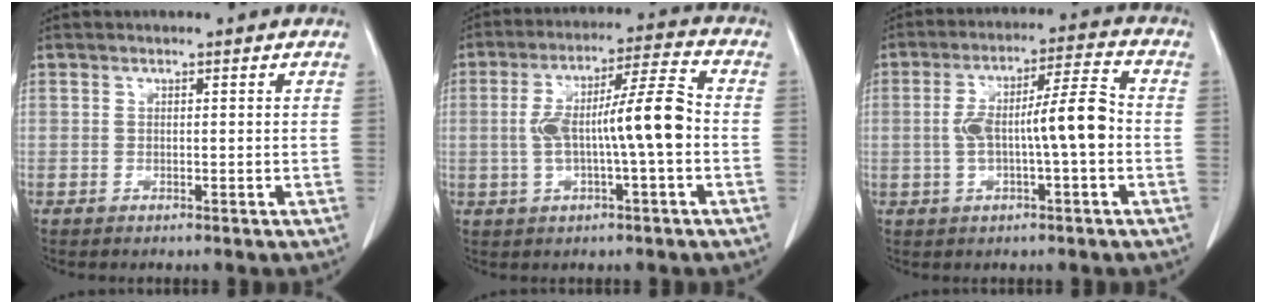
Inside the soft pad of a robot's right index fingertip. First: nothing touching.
{"total": 11.3, "force": [-1.1, 0.9, 11.2], "torque": [-0.198, 0.025, -0.021]}
{"total": 9.8, "force": [-1.1, 1.1, 9.7], "torque": [-0.171, 0.025, -0.021]}